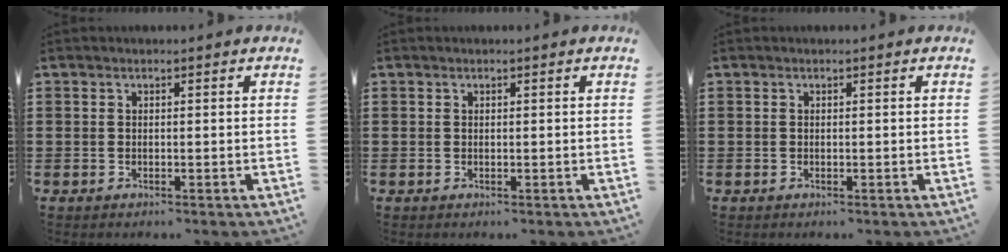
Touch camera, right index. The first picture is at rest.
{"total": 0.0}
{"total": 0.0}